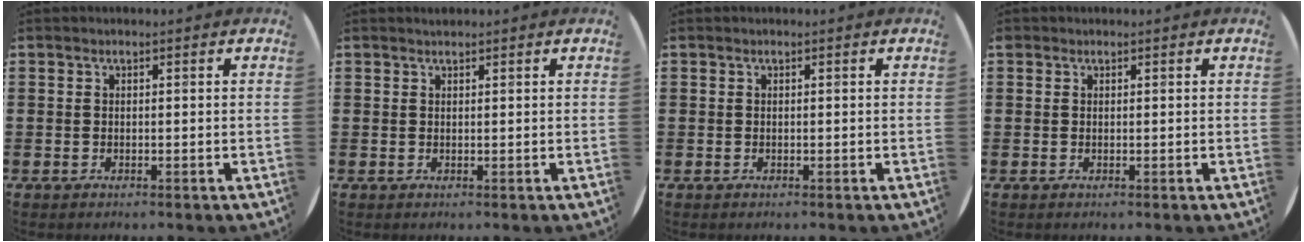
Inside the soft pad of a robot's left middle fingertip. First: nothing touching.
{"total": 0.5, "force": [0.5, 0.0, -0.1], "torque": [0.002, 0.002, 0.010]}
{"total": 0.0}
{"total": 0.0}